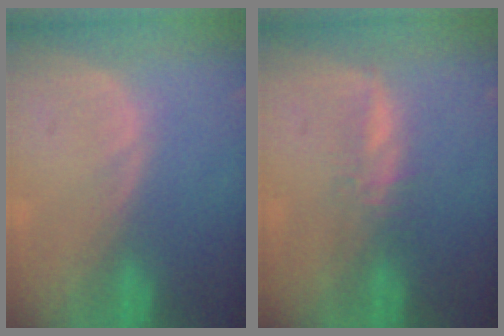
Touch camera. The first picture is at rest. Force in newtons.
{"total": 2.3, "press": 2.2, "slide": 0.6}